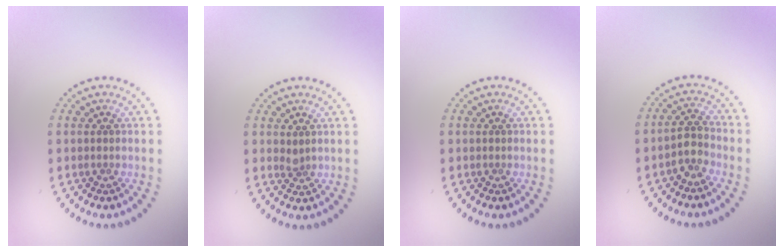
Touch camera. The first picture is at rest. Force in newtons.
{"total": 0.7, "press": 0.5, "slide": 0.5}
{"total": 0.0}
{"total": 2.0, "press": 1.6, "slide": 1.1}